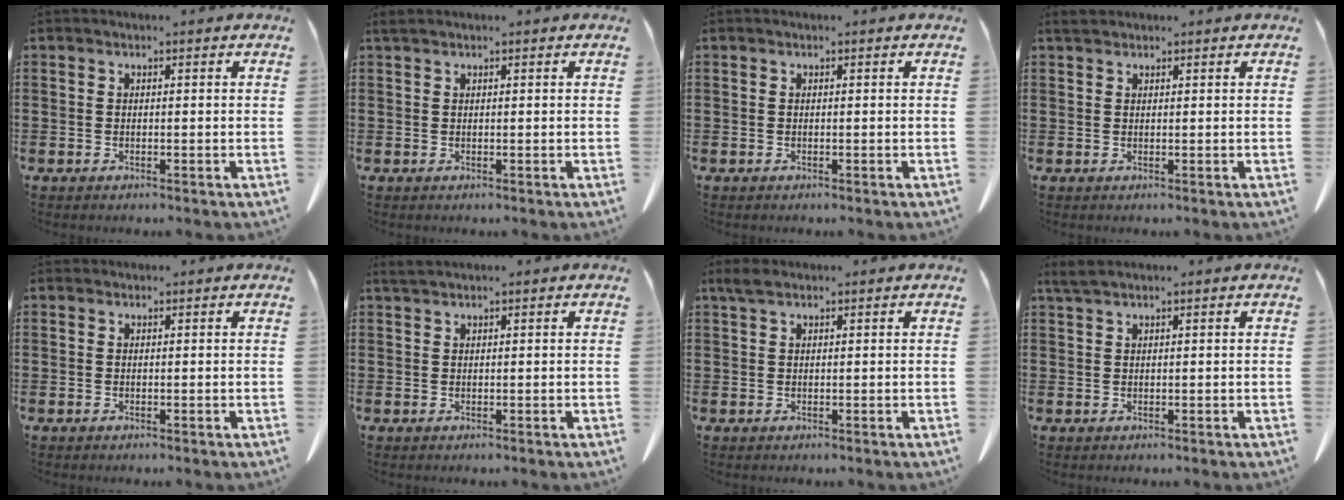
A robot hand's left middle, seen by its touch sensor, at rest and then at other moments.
{"total": 0.6, "force": [0.4, 0.1, 0.4], "torque": [-0.009, 0.002, 0.008]}
{"total": 0.0}
{"total": 1.2, "force": [1.1, 0.5, 0.4], "torque": [-0.011, 0.003, 0.021]}
{"total": 0.0}
{"total": 1.1, "force": [1.0, 0.1, 0.5], "torque": [-0.012, 0.000, 0.018]}
{"total": 1.8, "force": [1.1, 0.7, 1.2], "torque": [-0.027, 0.004, 0.020]}
{"total": 1.7, "force": [1.3, 0.3, 1.1], "torque": [-0.025, 0.002, 0.023]}